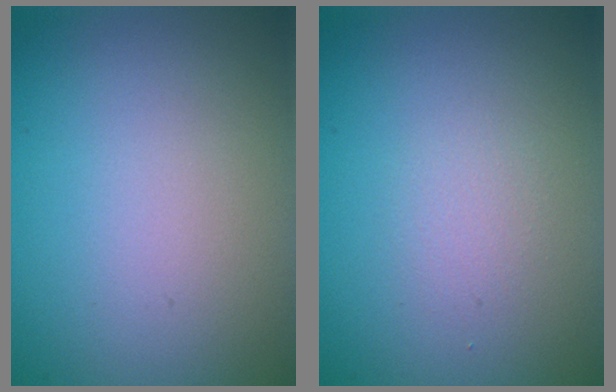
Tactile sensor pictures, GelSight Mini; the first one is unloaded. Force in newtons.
{"total": 2.6, "press": 2.6, "slide": 0.3}